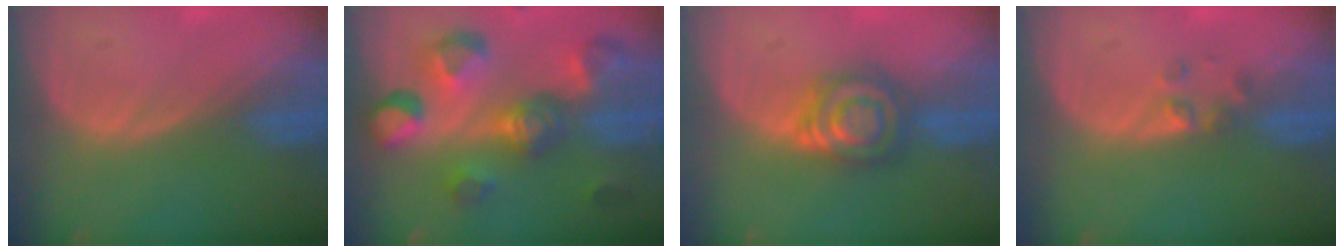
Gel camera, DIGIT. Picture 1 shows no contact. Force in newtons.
{"total": 11.1, "press": 9.9, "slide": 5.1}
{"total": 6.3, "press": 6.3, "slide": 0.5}
{"total": 1.9, "press": 1.7, "slide": 0.8}